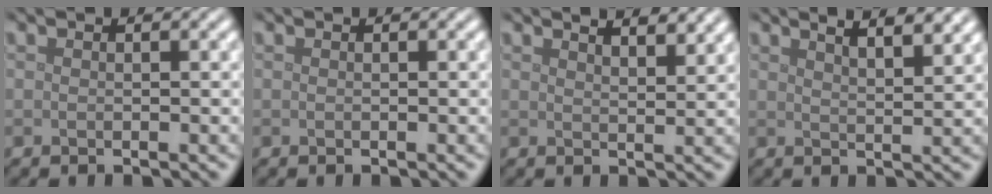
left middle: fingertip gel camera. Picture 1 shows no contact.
{"total": 0.0}
{"total": 4.9, "force": [3.8, 1.6, 2.7], "torque": [-0.012, 0.022, 0.025]}
{"total": 7.2, "force": [4.9, 2.6, 4.5], "torque": [-0.028, 0.036, 0.037]}